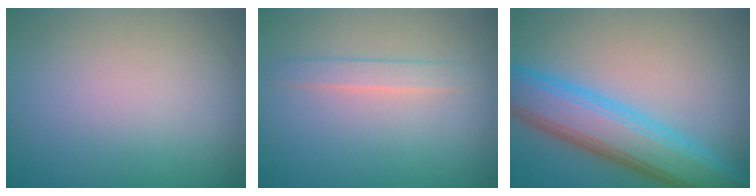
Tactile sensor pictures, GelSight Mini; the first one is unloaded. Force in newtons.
{"total": 1.5, "press": 1.5, "slide": 0.1}
{"total": 7.5, "press": 7.5, "slide": 0.3}